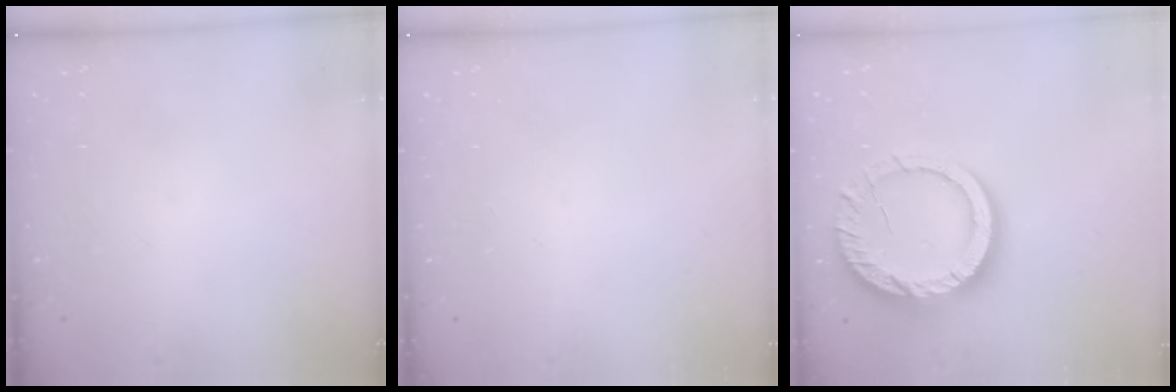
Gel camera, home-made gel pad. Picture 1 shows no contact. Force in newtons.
{"total": 0.0}
{"total": 16.0, "press": 15.9, "slide": 1.4}